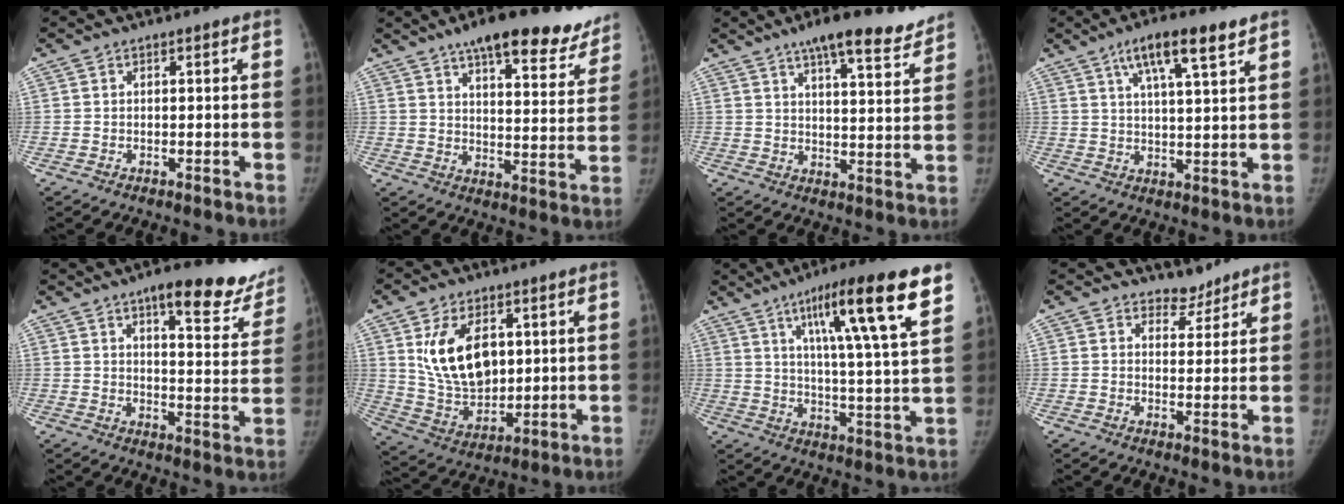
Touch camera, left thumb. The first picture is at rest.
{"total": 20.8, "force": [15.8, 6.8, 11.7], "torque": [-0.118, -0.056, 0.208]}
{"total": 13.6, "force": [10.4, 3.1, 8.1], "torque": [-0.092, -0.047, 0.146]}
{"total": 10.2, "force": [6.0, 2.0, 8.0], "torque": [-0.133, -0.020, 0.101]}
{"total": 16.3, "force": [12.1, 5.3, 9.5], "torque": [-0.067, -0.071, 0.147]}
{"total": 14.5, "force": [4.1, 9.1, 10.5], "torque": [-0.154, -0.024, 0.093]}
{"total": 19.4, "force": [10.5, 2.2, 16.2], "torque": [-0.233, -0.036, 0.159]}
{"total": 3.6, "force": [3.1, 1.7, 0.0], "torque": [0.028, -0.024, 0.047]}